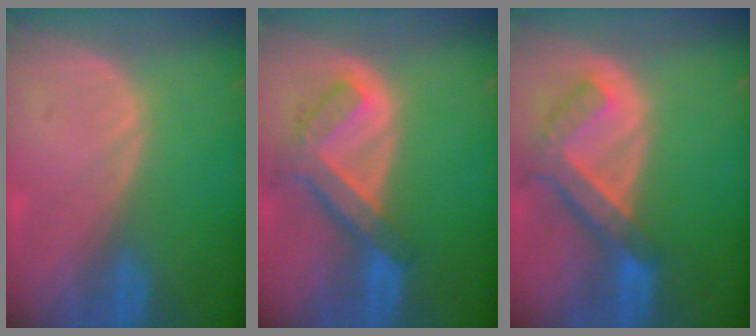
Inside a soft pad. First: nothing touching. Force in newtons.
{"total": 7.5, "press": 6.5, "slide": 3.8}
{"total": 7.6, "press": 6.6, "slide": 3.8}